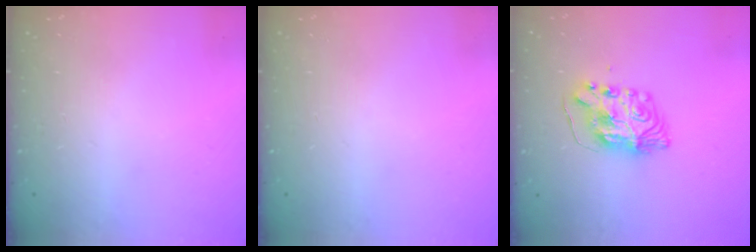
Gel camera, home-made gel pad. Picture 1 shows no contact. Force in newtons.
{"total": 0.0}
{"total": 8.1, "press": 8.1, "slide": 0.9}